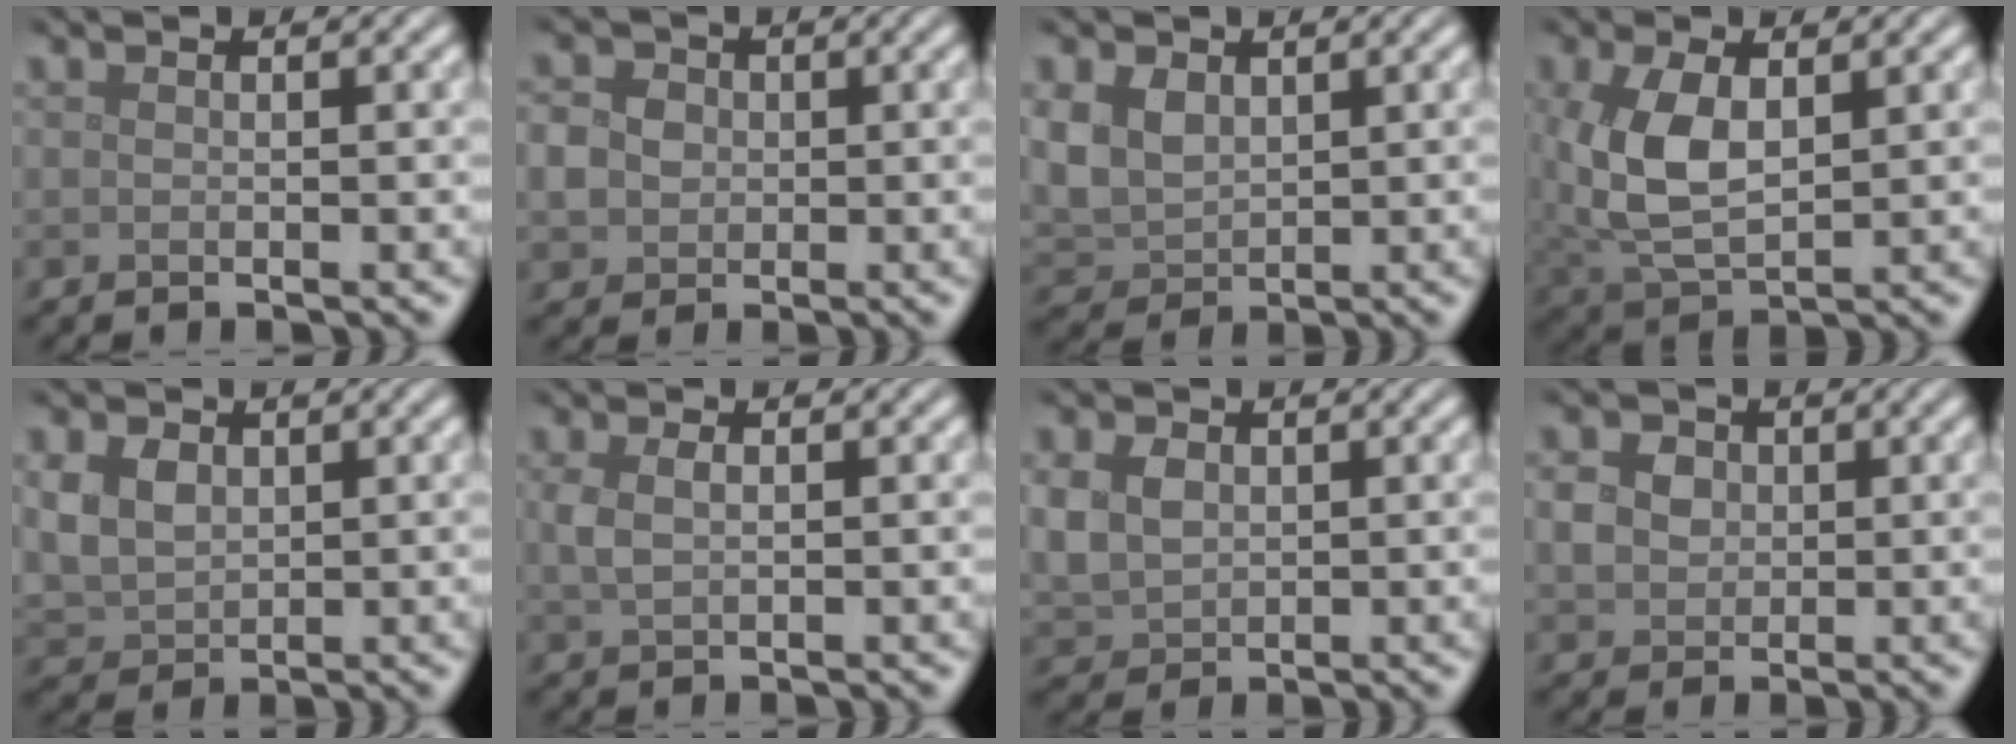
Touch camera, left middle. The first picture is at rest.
{"total": 3.9, "force": [0.5, 3.5, 1.7], "torque": [-0.025, 0.018, -0.004]}
{"total": 4.0, "force": [1.2, 2.9, 2.3], "torque": [-0.060, 0.000, 0.024]}
{"total": 6.7, "force": [1.1, 3.7, 5.5], "torque": [-0.135, 0.001, 0.026]}
{"total": 3.9, "force": [1.1, 3.0, 2.3], "torque": [-0.054, 0.002, 0.021]}
{"total": 1.8, "force": [0.4, 1.0, 1.4], "torque": [-0.039, -0.001, 0.011]}
{"total": 3.4, "force": [0.7, 2.7, 1.9], "torque": [-0.049, 0.001, 0.016]}
{"total": 3.4, "force": [0.8, 2.8, 1.7], "torque": [-0.039, 0.007, 0.014]}